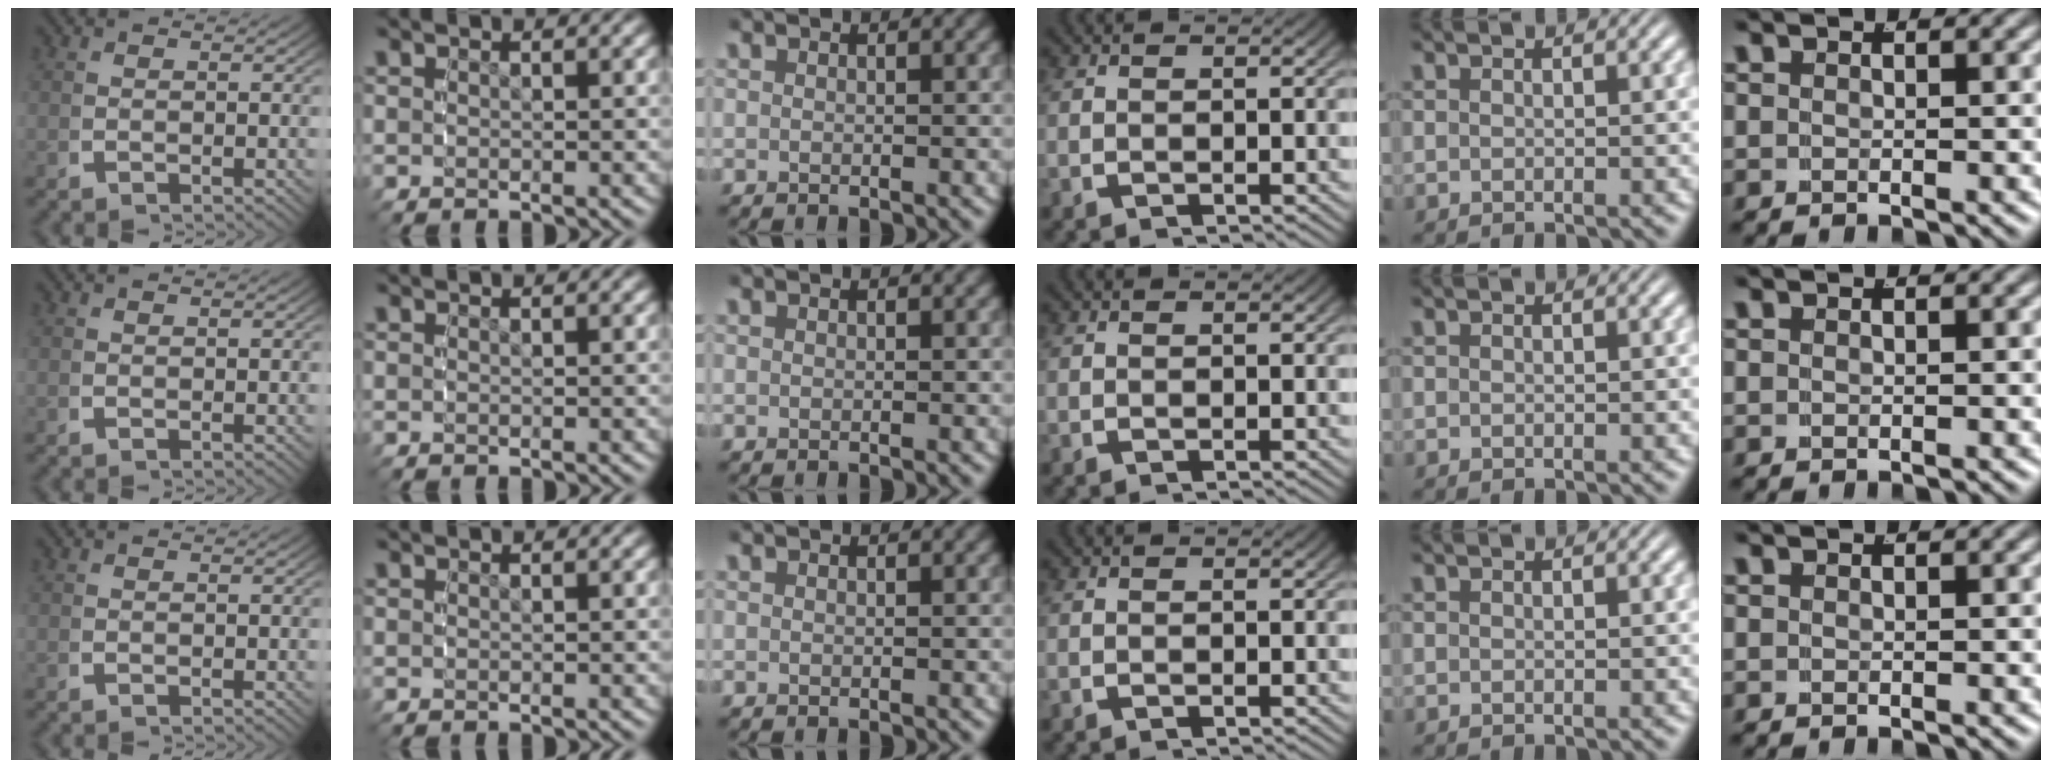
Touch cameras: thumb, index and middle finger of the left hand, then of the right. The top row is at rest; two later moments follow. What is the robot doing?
{"motion": "reach", "object": "jewelry box"}